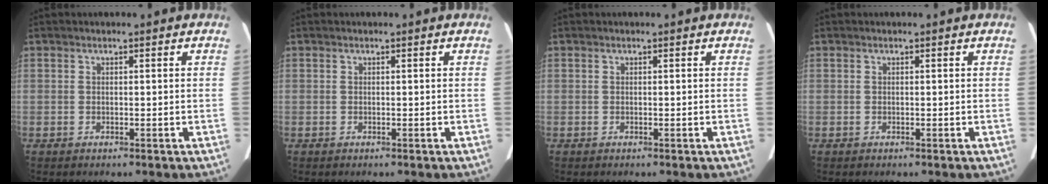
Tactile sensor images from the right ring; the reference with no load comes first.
{"total": 0.0}
{"total": 0.0}
{"total": 0.0}